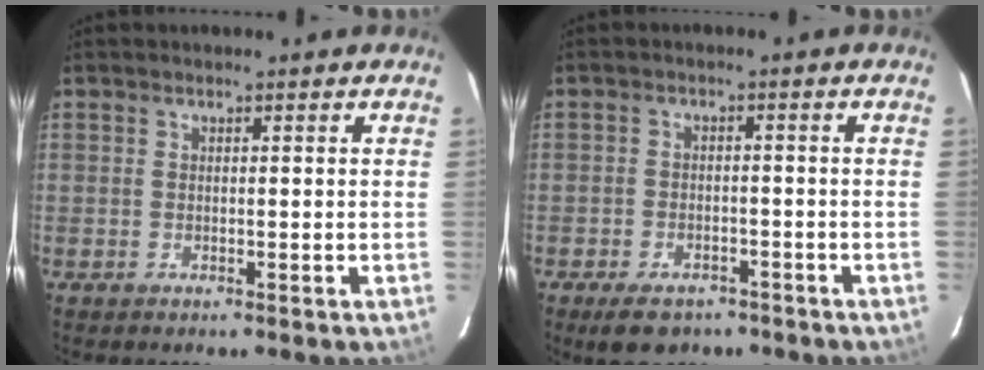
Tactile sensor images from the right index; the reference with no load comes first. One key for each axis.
{"total": 7.8, "fx": -5.6, "fy": 4.2, "fz": 3.3, "tx": -0.074, "ty": 0.002, "tz": -0.077}